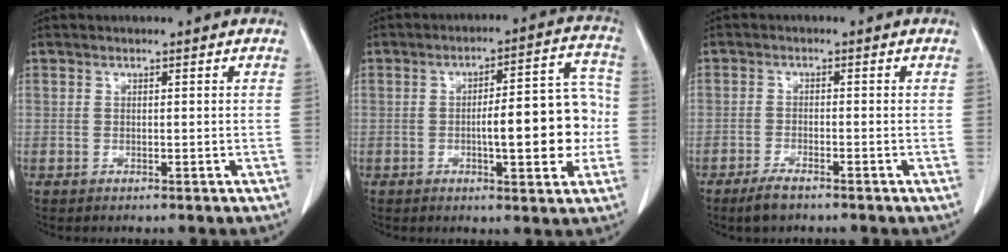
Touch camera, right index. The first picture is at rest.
{"total": 12.2, "force": [-1.5, 3.1, 11.7], "torque": [-0.156, 0.028, -0.018]}
{"total": 3.1, "force": [-2.4, 0.7, 1.9], "torque": [-0.042, -0.004, -0.041]}